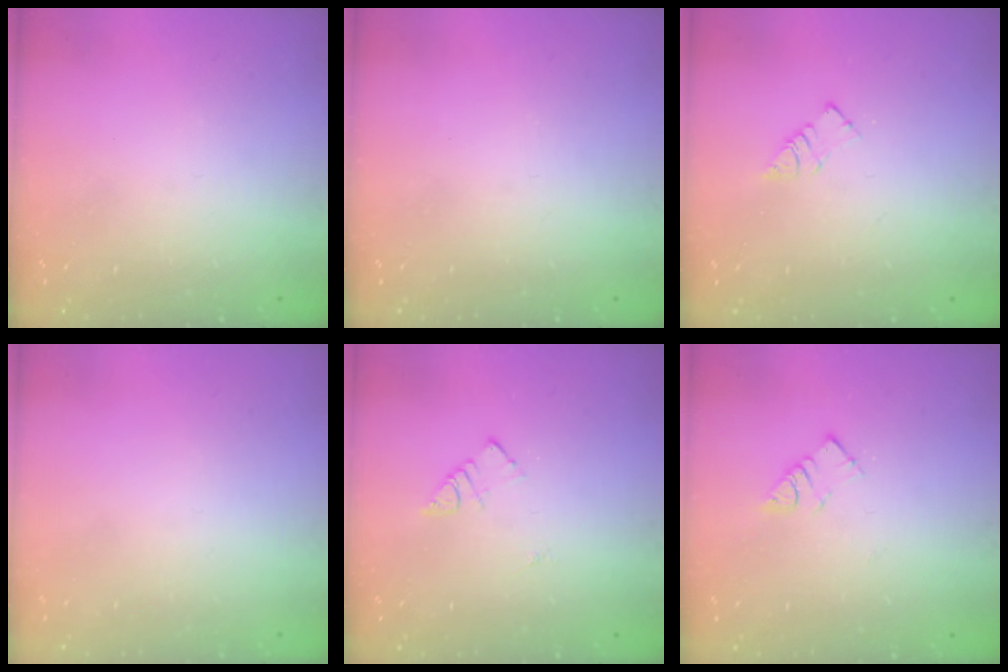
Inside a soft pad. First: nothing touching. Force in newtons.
{"total": 0.0}
{"total": 3.3, "press": 3.3, "slide": 0.2}
{"total": 1.6, "press": 1.6, "slide": 0.1}
{"total": 3.9, "press": 3.8, "slide": 0.4}
{"total": 4.6, "press": 4.6, "slide": 0.1}